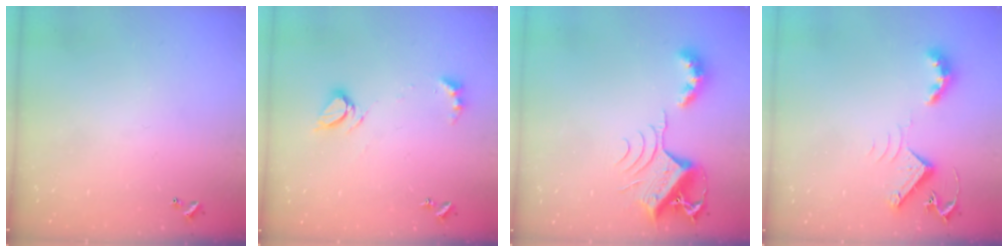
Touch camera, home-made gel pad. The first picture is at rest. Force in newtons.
{"total": 8.2, "press": 8.1, "slide": 0.9}
{"total": 7.6, "press": 7.5, "slide": 1.0}
{"total": 8.8, "press": 8.7, "slide": 0.6}